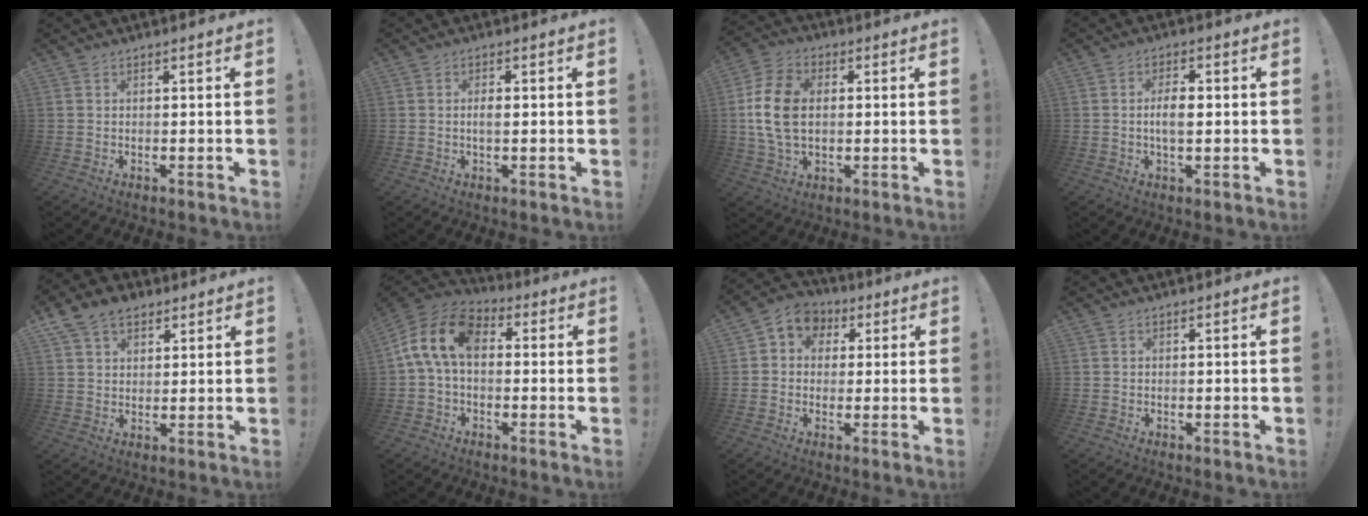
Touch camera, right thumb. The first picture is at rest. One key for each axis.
{"total": 2.1, "fx": -0.4, "fy": 0.6, "fz": 1.9, "tx": -0.035, "ty": 0.003, "tz": -0.009}
{"total": 14.2, "fx": 0.5, "fy": 9.6, "fz": 10.4, "tx": -0.203, "ty": 0.007, "tz": 0.011}
{"total": 5.3, "fx": -0.5, "fy": 2.3, "fz": 4.8, "tx": -0.092, "ty": 0.003, "tz": -0.015}
{"total": 9.0, "fx": 5.3, "fy": 6.1, "fz": 3.9, "tx": -0.071, "ty": -0.013, "tz": 0.106}
{"total": 12.9, "fx": 2.0, "fy": 7.5, "fz": 10.3, "tx": -0.201, "ty": 0.015, "tz": 0.038}
{"total": 6.4, "fx": 1.1, "fy": 5.8, "fz": 2.5, "tx": -0.031, "ty": 0.001, "tz": 0.026}
{"total": 0.0}